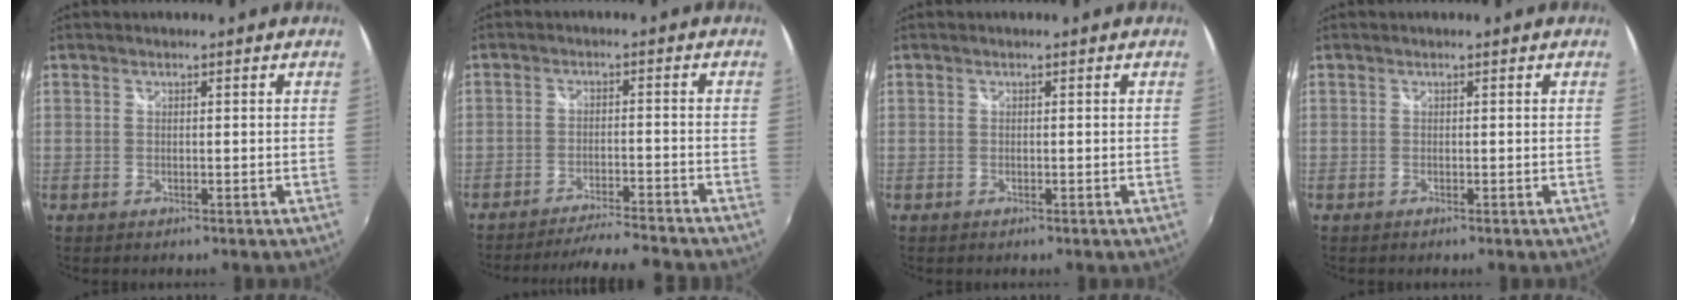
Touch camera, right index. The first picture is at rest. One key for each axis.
{"total": 11.6, "fx": -10.9, "fy": -0.1, "fz": 4.0, "tx": -0.085, "ty": 0.002, "tz": -0.161}
{"total": 0.0}
{"total": 0.0}